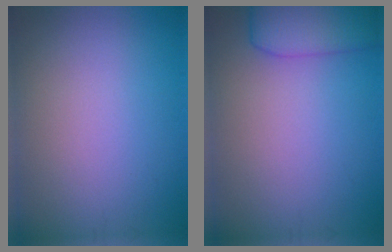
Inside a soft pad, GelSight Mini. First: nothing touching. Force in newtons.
{"total": 4.6, "press": 4.6, "slide": 0.4}